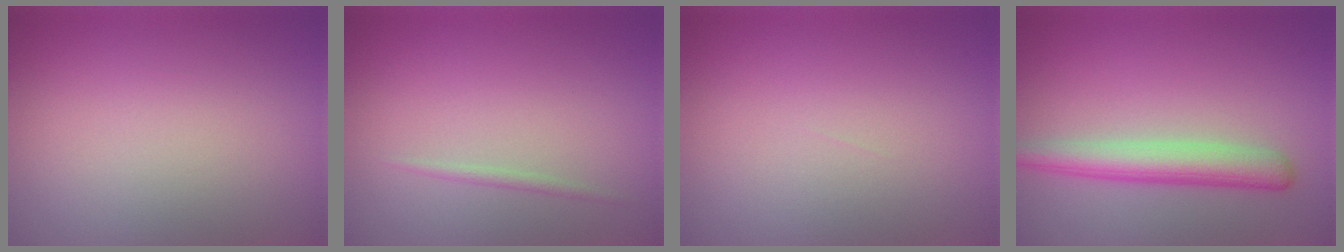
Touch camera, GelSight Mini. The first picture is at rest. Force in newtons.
{"total": 0.7, "press": 0.7, "slide": 0.0}
{"total": 0.0}
{"total": 4.1, "press": 4.1, "slide": 0.1}